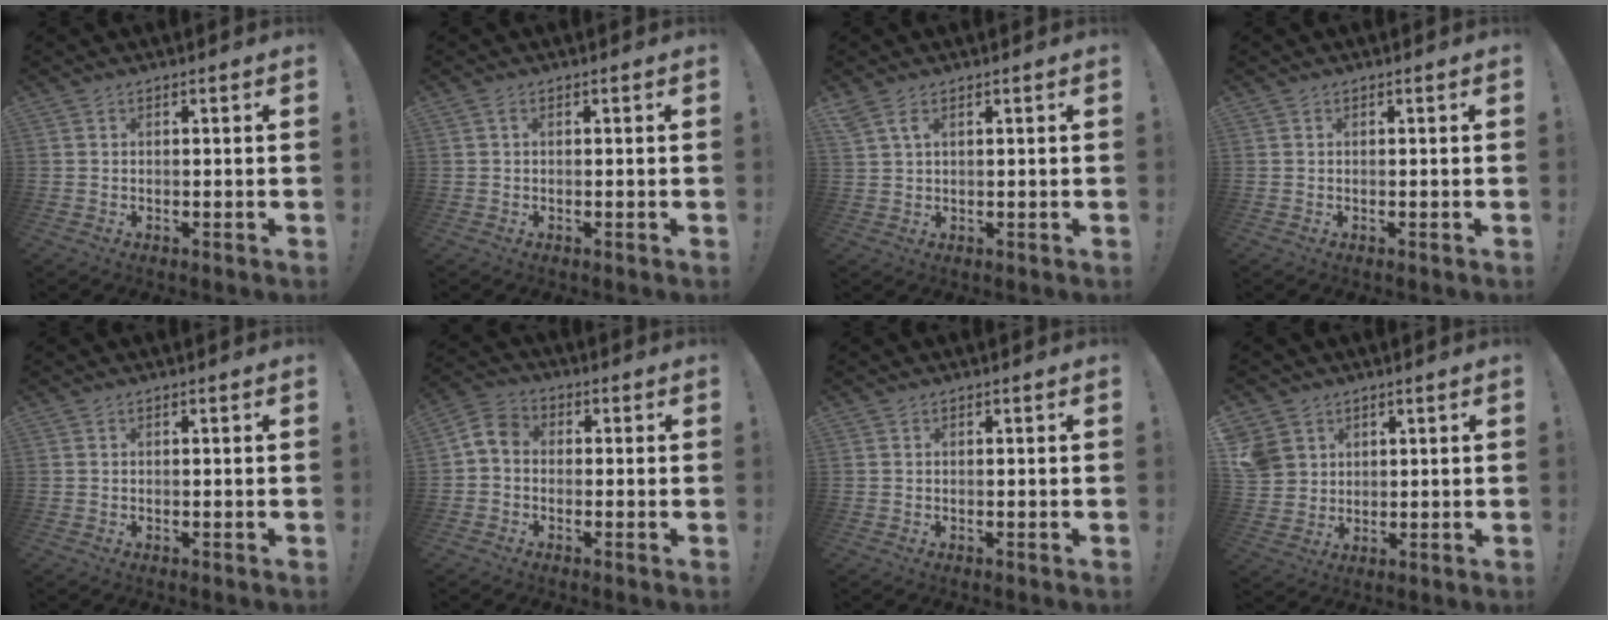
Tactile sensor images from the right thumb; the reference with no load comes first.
{"total": 0.7, "force": [0.0, 0.2, 0.6], "torque": [-0.018, 0.003, 0.002]}
{"total": 3.3, "force": [1.7, 1.3, 2.6], "torque": [-0.048, -0.002, 0.031]}
{"total": 0.0}
{"total": 0.0}
{"total": 5.7, "force": [-1.2, 4.2, 3.6], "torque": [-0.078, 0.018, -0.016]}
{"total": 0.0}
{"total": 6.9, "force": [3.1, 5.9, 1.9], "torque": [-0.038, -0.014, 0.065]}